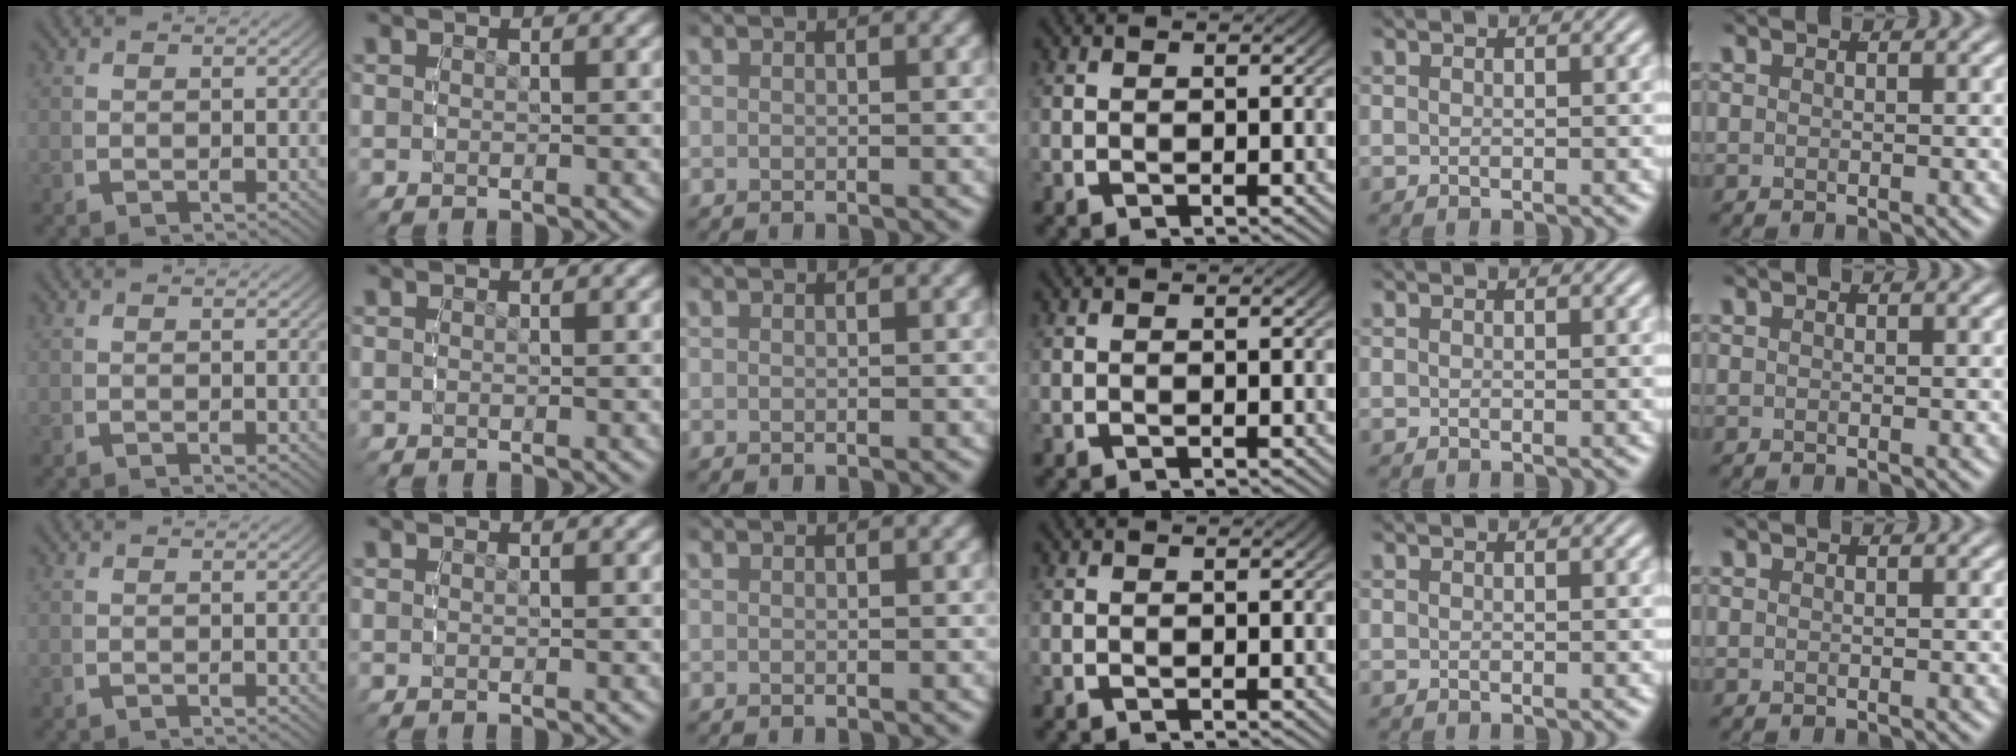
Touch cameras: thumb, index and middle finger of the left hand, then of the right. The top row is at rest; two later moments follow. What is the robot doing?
{"motion": "reach", "object": "toothpaste"}